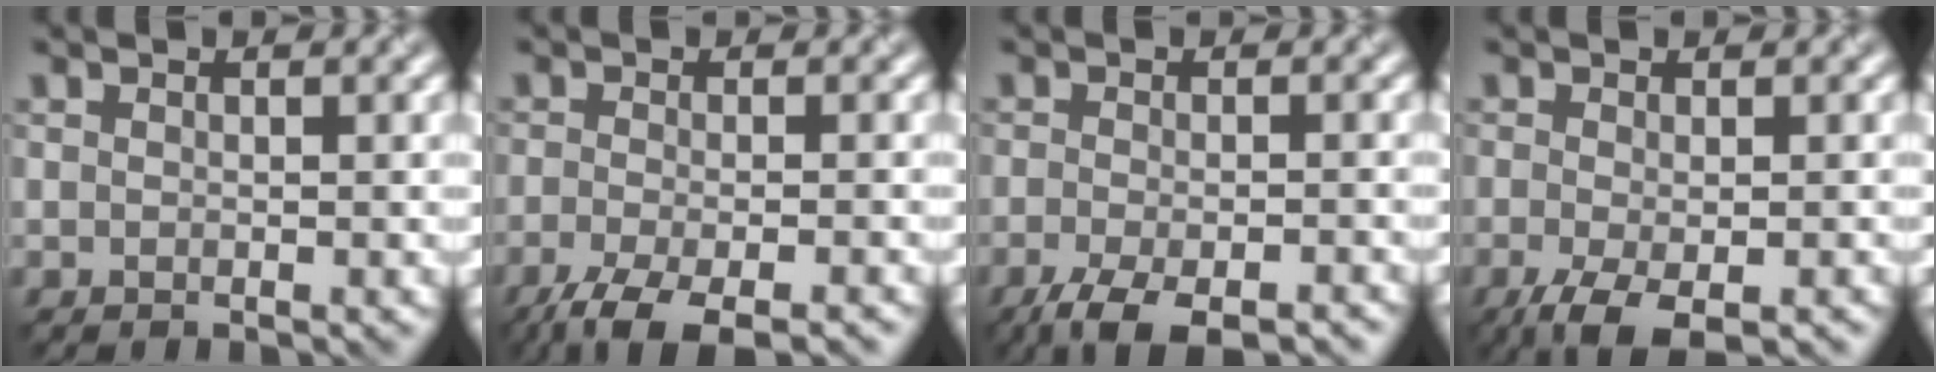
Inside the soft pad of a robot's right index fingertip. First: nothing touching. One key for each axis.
{"total": 5.7, "fx": -4.0, "fy": 1.4, "fz": 3.8, "tx": -0.062, "ty": -0.013, "tz": -0.076}
{"total": 5.8, "fx": -4.1, "fy": 1.5, "fz": 3.8, "tx": -0.064, "ty": -0.012, "tz": -0.069}
{"total": 4.2, "fx": -2.3, "fy": 1.3, "fz": 3.3, "tx": -0.063, "ty": -0.007, "tz": -0.039}